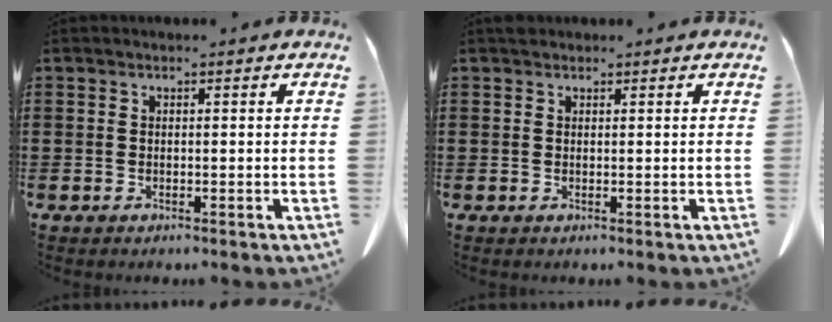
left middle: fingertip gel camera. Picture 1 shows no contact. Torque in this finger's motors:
{"motor_torque": [0.00, 0.02, 0.00, 0.00]}